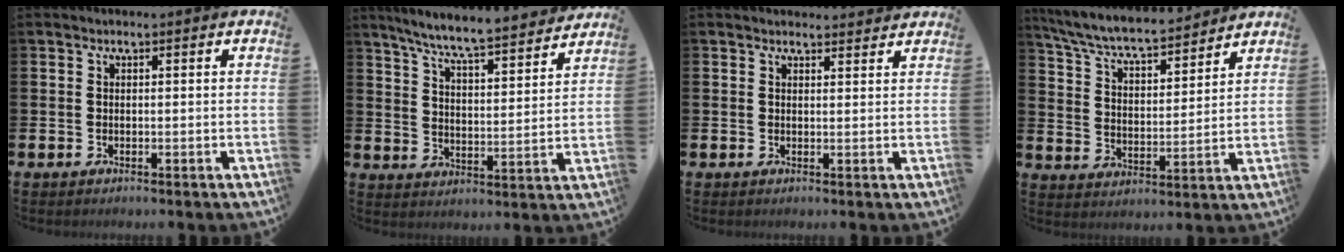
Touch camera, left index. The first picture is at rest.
{"total": 7.2, "force": [6.7, 0.1, 2.5], "torque": [-0.078, -0.046, 0.117]}
{"total": 1.3, "force": [1.2, 0.2, -0.1], "torque": [0.010, -0.007, 0.021]}
{"total": 7.3, "force": [6.9, 1.0, 2.3], "torque": [-0.078, -0.047, 0.118]}